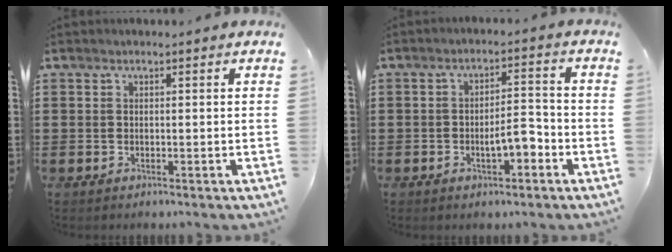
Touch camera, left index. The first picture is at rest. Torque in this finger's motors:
{"motor_torque": [0.46, 0.37, 0.15, 0.09]}